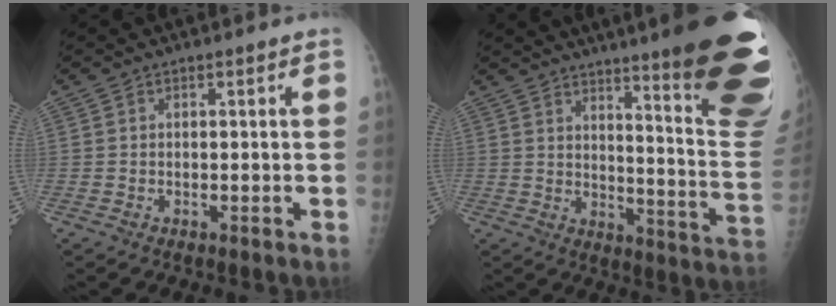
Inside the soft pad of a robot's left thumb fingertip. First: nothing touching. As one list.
[{"total": 26.1, "force": [17.3, 3.1, 19.3], "torque": [-0.190, -0.112, 0.224]}]